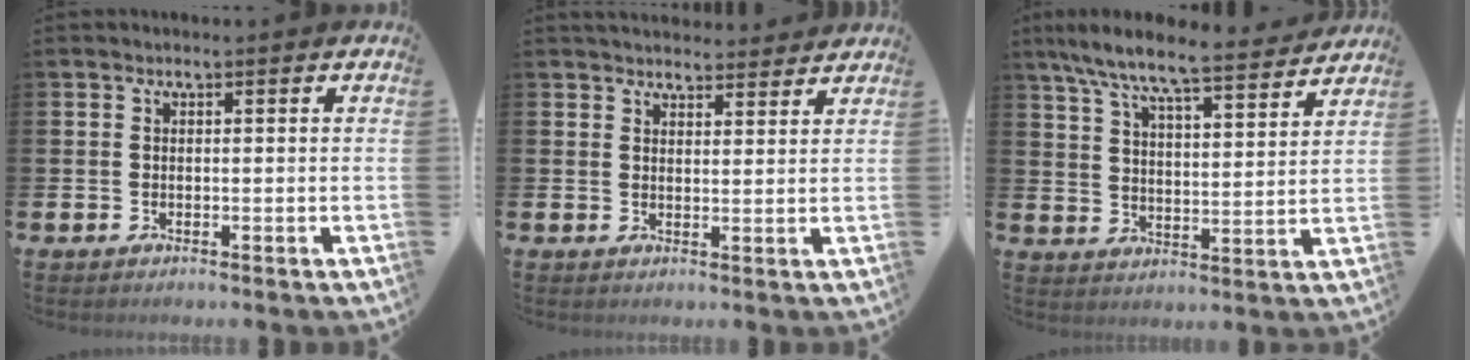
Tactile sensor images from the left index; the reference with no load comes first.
{"total": 3.5, "force": [3.4, 0.6, 0.1], "torque": [0.005, -0.021, 0.060]}
{"total": 8.2, "force": [7.6, 0.6, 3.1], "torque": [-0.087, -0.054, 0.130]}